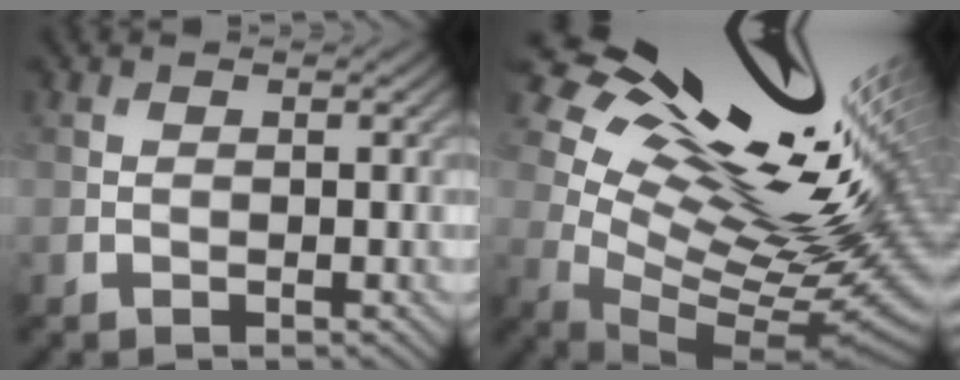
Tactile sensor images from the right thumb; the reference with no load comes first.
{"total": 20.7, "force": [9.5, 9.0, 15.9], "torque": [-0.244, 0.041, 0.172]}